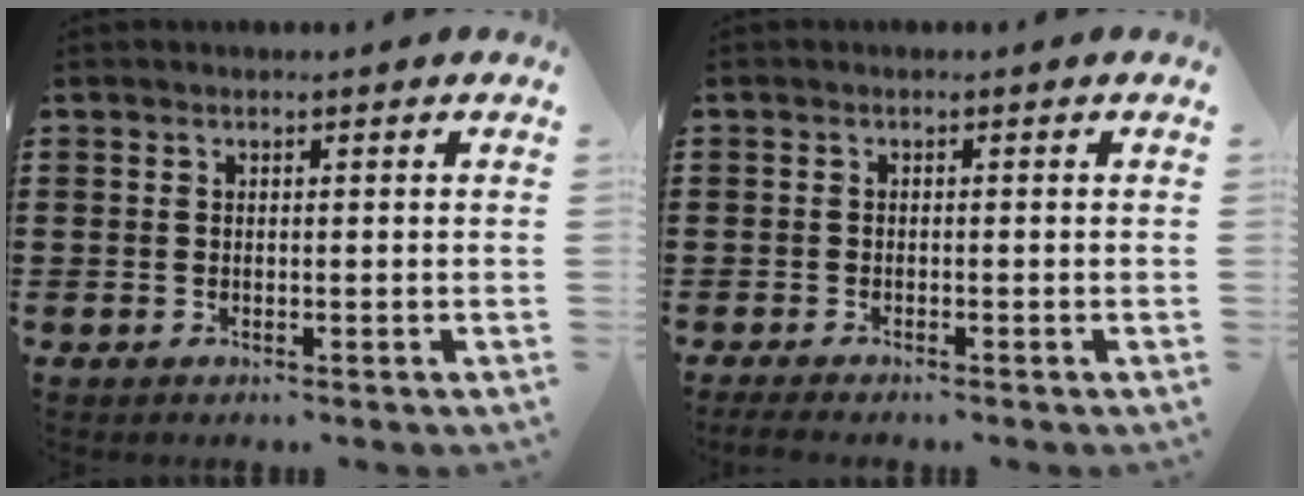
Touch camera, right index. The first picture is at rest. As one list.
[{"total": 1.1, "force": [-1.1, -0.2, 0.2], "torque": [-0.005, -0.004, -0.021]}]